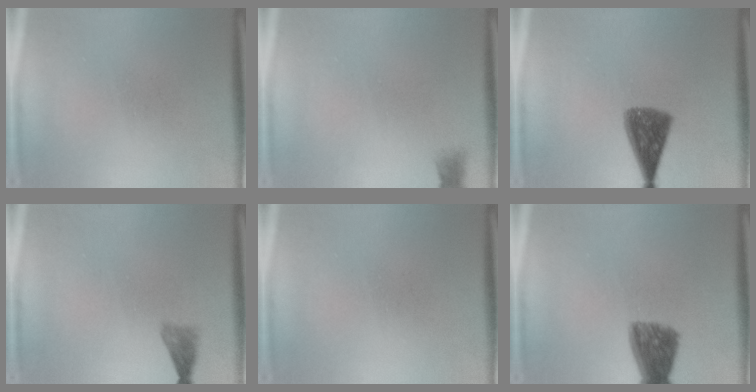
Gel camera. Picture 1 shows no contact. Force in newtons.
{"total": 1.2}
{"total": 8.3}
{"total": 1.7}
{"total": 0.0}
{"total": 7.8}